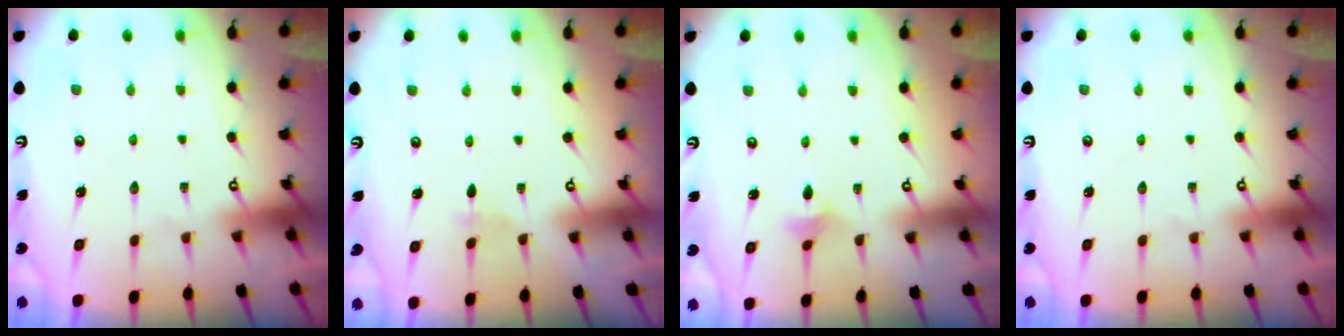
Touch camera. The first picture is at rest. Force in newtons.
{"total": 1.6, "press": 1.6, "slide": 0.4}
{"total": 2.3, "press": 2.2, "slide": 0.5}
{"total": 0.0}